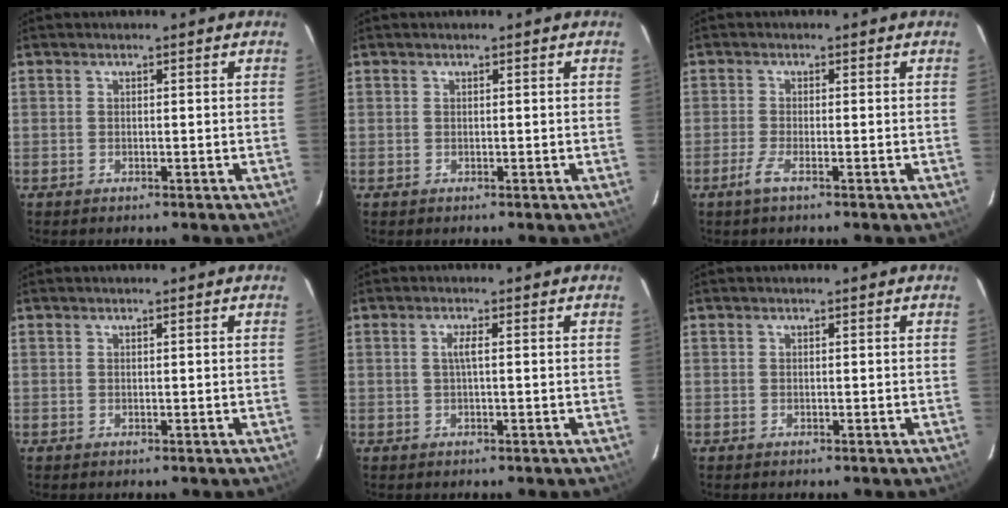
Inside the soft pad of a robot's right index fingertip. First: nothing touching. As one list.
[{"total": 0.5, "force": [0.1, 0.5, -0.1], "torque": [0.005, 0.001, 0.001]}, {"total": 2.3, "force": [-1.4, -0.1, 1.9], "torque": [-0.044, -0.007, -0.032]}, {"total": 0.0}, {"total": 1.5, "force": [0.1, -0.1, 1.5], "torque": [-0.030, 0.001, 0.001]}, {"total": 0.0}]